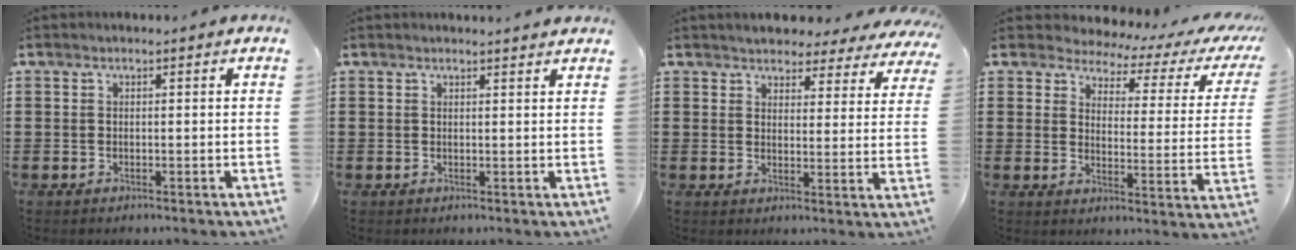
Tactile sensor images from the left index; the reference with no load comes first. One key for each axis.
{"total": 1.5, "fx": 1.5, "fy": -0.2, "fz": 0.3, "tx": -0.008, "ty": -0.003, "tz": 0.029}
{"total": 3.6, "fx": 3.6, "fy": 0.5, "fz": 0.0, "tx": -0.021, "ty": -0.021, "tz": 0.061}
{"total": 2.7, "fx": 2.3, "fy": 1.1, "fz": 1.0, "tx": -0.032, "ty": -0.025, "tz": 0.029}